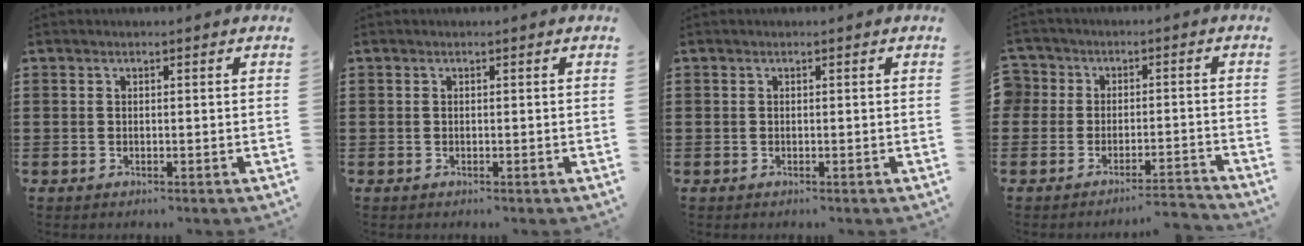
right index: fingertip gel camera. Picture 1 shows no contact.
{"total": 0.0}
{"total": 0.0}
{"total": 3.5, "force": [-3.1, 1.4, 0.0], "torque": [-0.009, 0.007, -0.070]}